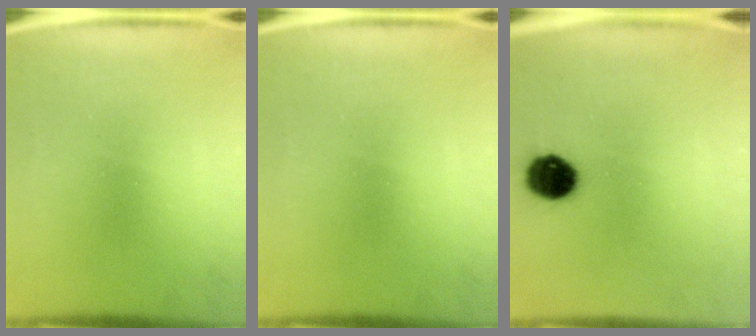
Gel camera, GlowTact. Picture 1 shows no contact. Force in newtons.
{"total": 0.0}
{"total": 9.4}